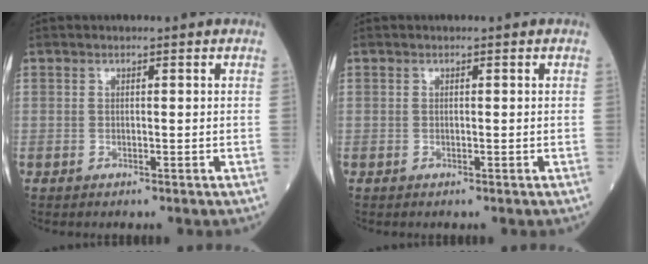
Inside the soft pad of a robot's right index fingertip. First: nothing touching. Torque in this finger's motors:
{"motor_torque": [0.01, 0.01, 0.00, -0.01]}